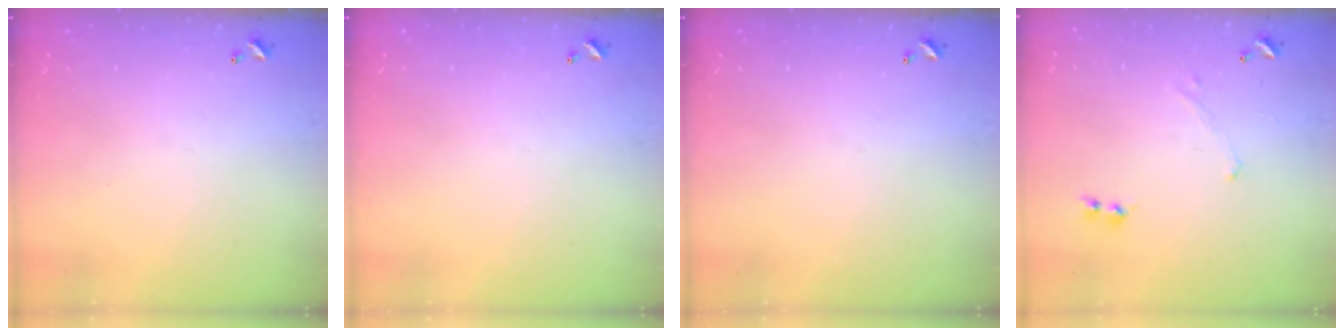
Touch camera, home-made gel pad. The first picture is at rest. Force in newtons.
{"total": 0.0}
{"total": 0.0}
{"total": 0.7, "press": 0.7, "slide": 0.3}